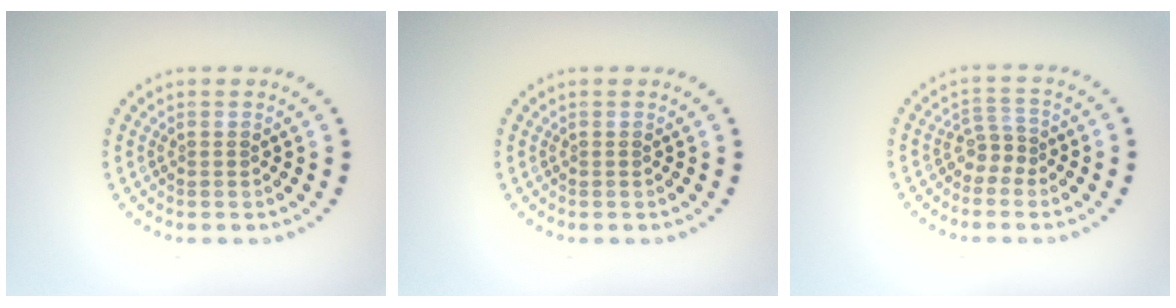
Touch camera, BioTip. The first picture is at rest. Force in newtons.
{"total": 0.0}
{"total": 1.9, "press": 1.3, "slide": 1.4}